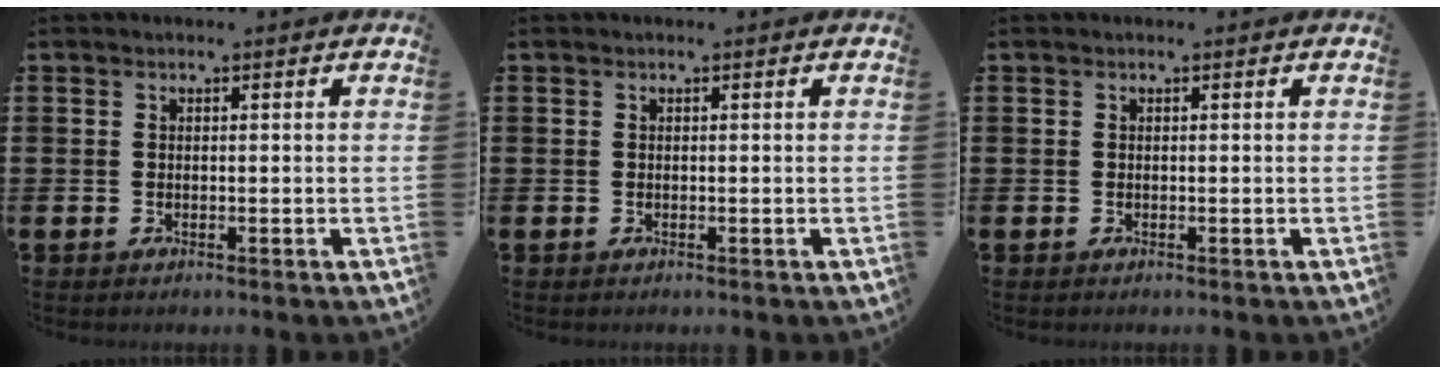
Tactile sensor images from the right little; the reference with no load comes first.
{"total": 0.0}
{"total": 0.0}